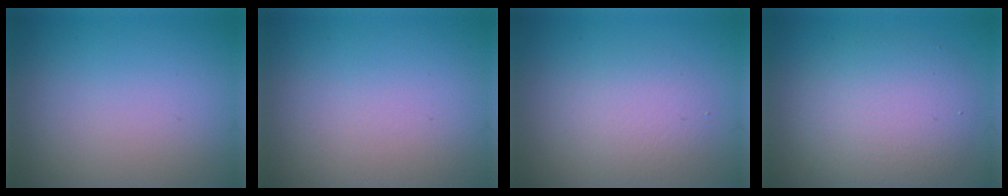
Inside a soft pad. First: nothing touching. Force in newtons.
{"total": 0.0}
{"total": 2.9, "press": 2.9, "slide": 0.3}
{"total": 5.7, "press": 5.7, "slide": 0.3}